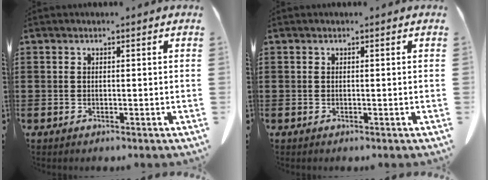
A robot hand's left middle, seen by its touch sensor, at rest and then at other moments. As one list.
[{"total": 0.0}]